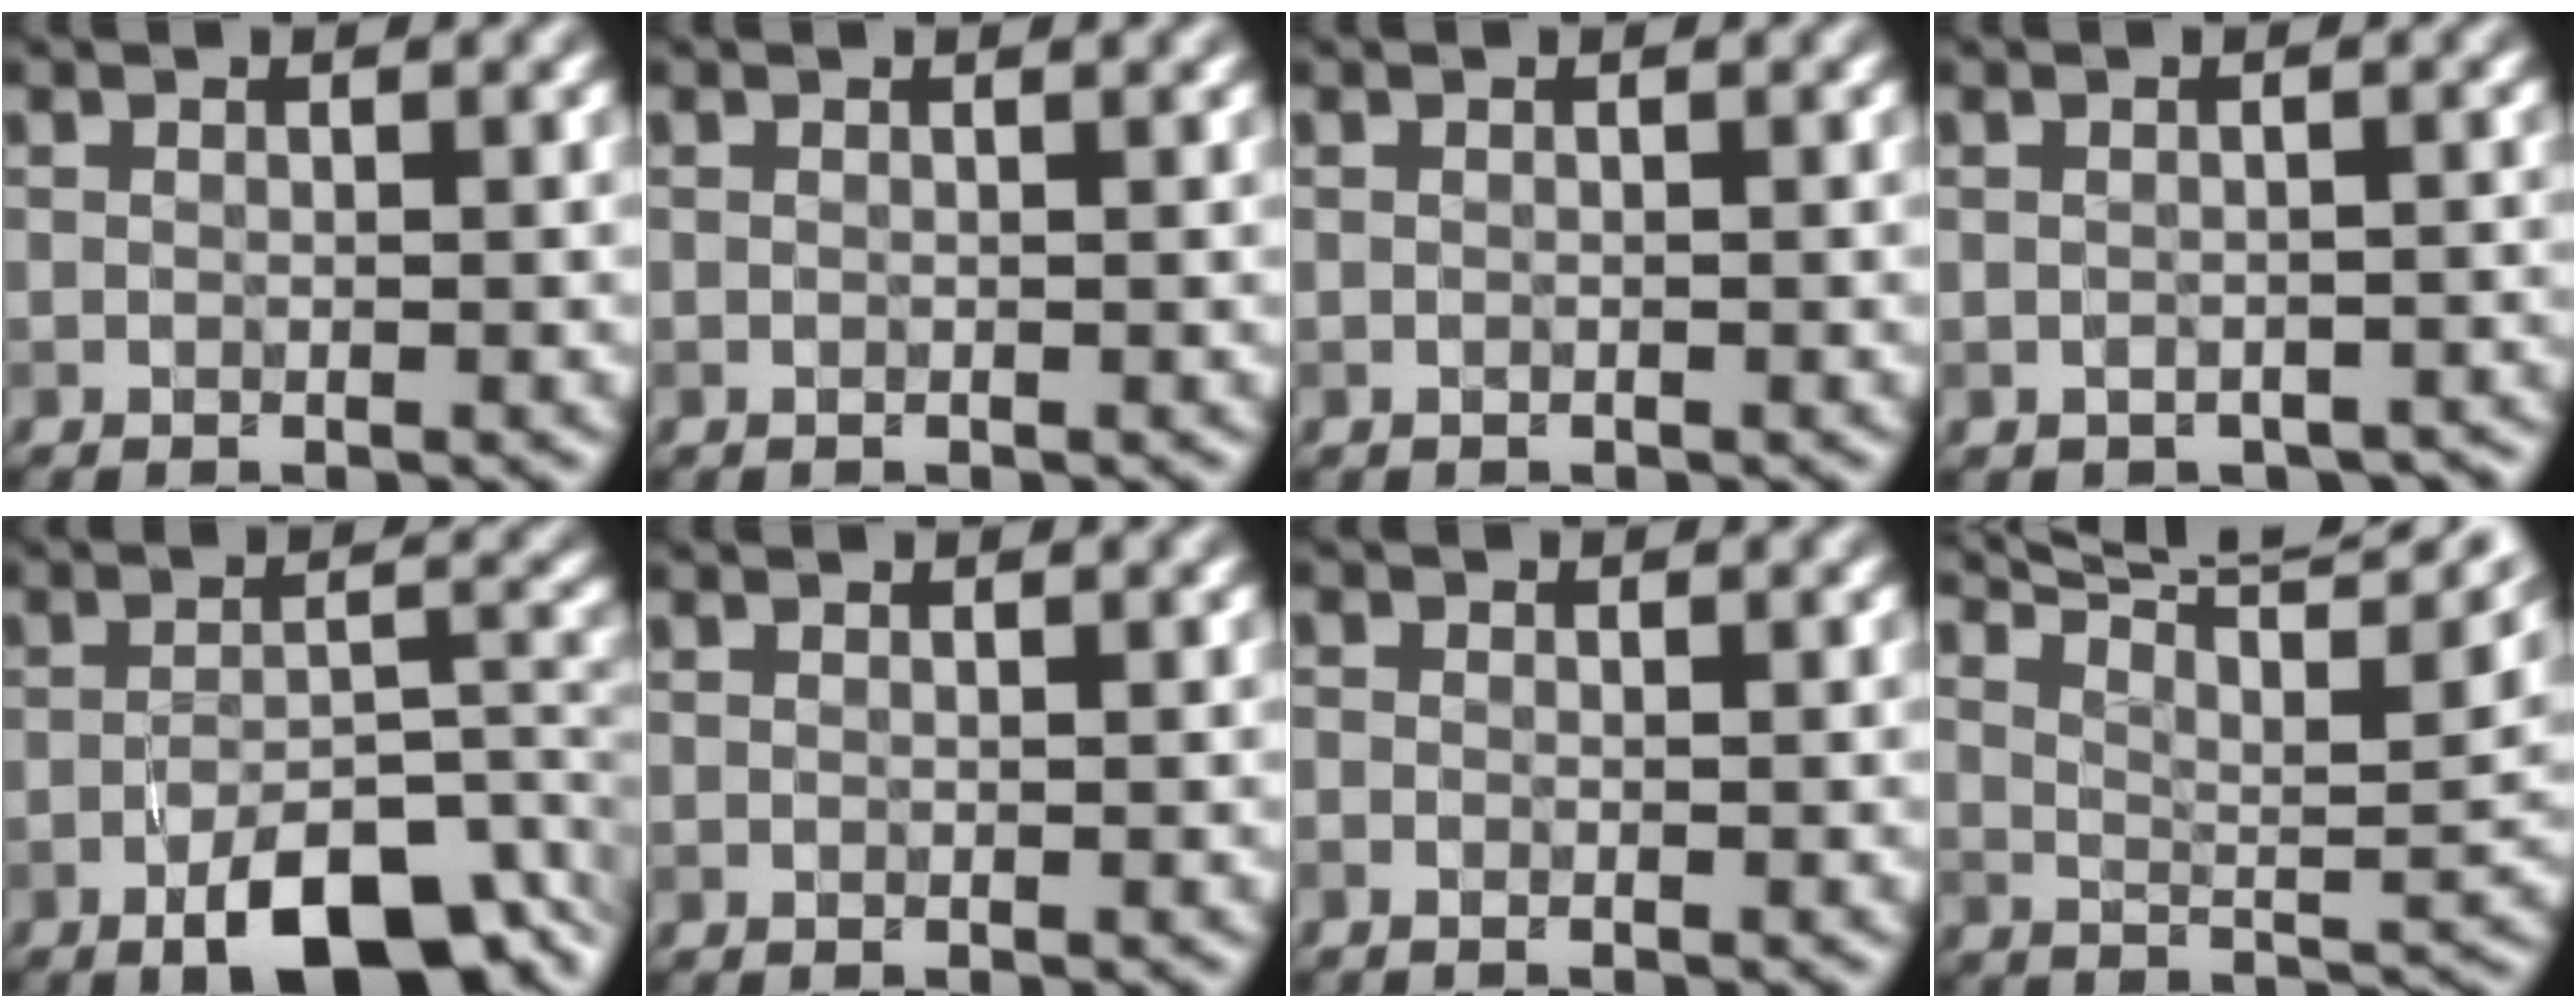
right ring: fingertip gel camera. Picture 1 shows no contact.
{"total": 0.5, "force": [0.4, 0.1, 0.3], "torque": [-0.002, 0.002, 0.004]}
{"total": 0.0}
{"total": 2.3, "force": [-1.6, 1.5, 0.8], "torque": [-0.003, -0.012, -0.017]}
{"total": 8.3, "force": [-4.7, 3.0, 6.2], "torque": [-0.094, 0.004, -0.076]}
{"total": 0.0}
{"total": 0.9, "force": [-0.7, 0.5, 0.3], "torque": [-0.003, -0.002, -0.016]}
{"total": 13.2, "force": [10.8, 2.9, 7.0], "torque": [-0.105, 0.016, 0.130]}